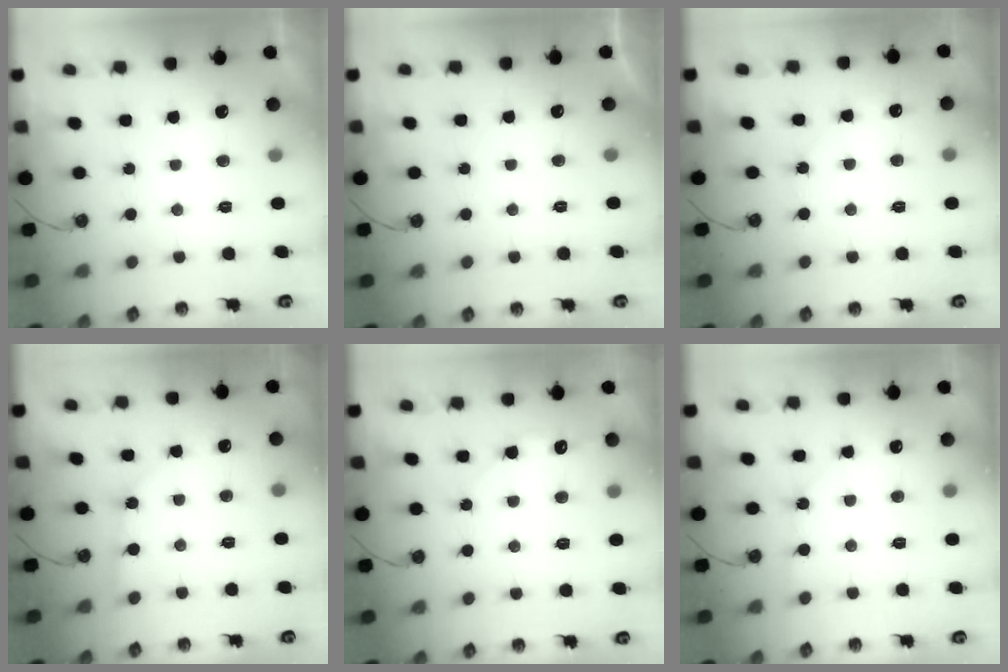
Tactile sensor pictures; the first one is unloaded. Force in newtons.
{"total": 0.0}
{"total": 3.0, "press": 2.9, "slide": 0.5}
{"total": 2.3, "press": 2.3, "slide": 0.3}
{"total": 7.1, "press": 7.1, "slide": 0.7}
{"total": 3.6, "press": 3.5, "slide": 0.5}